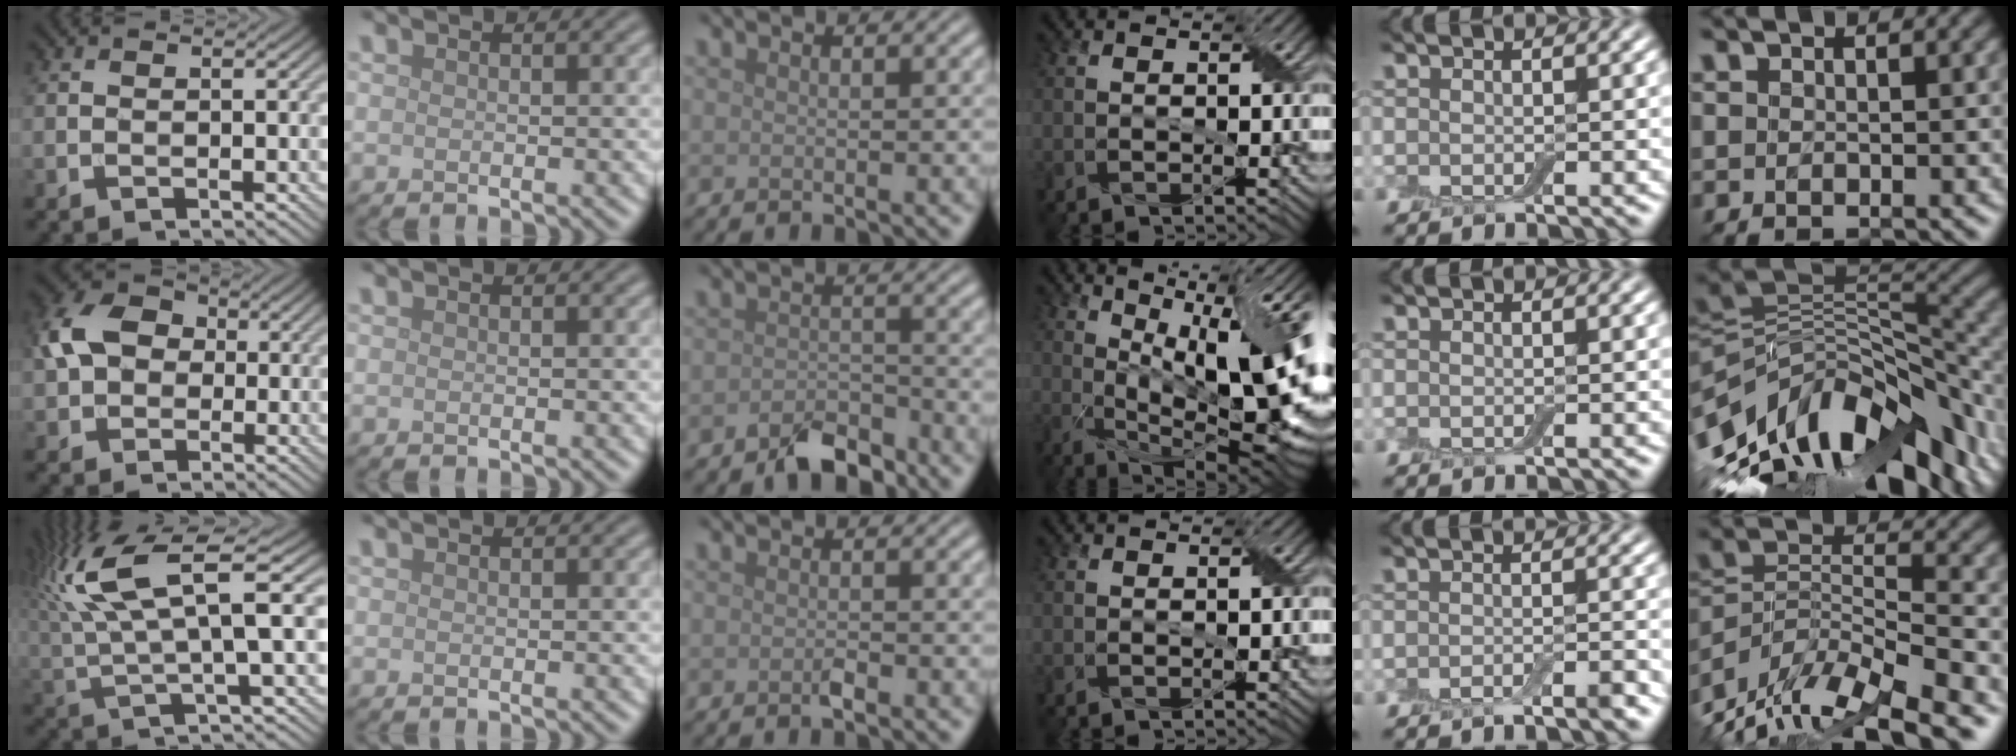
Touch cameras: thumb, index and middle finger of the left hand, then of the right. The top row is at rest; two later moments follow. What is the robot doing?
{"motion": "peel", "object": "aluminum foil"}